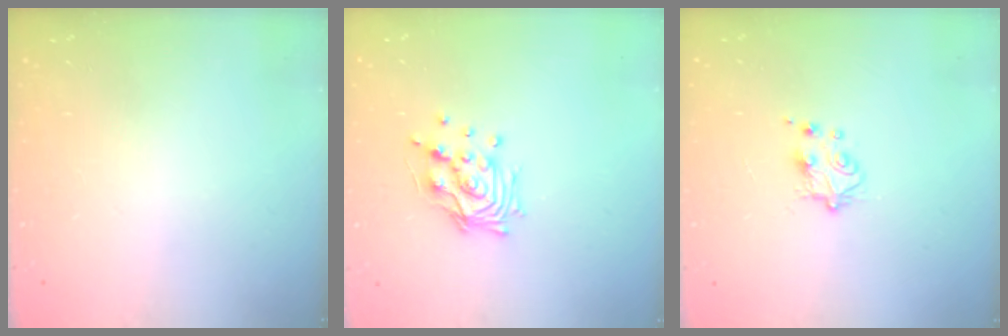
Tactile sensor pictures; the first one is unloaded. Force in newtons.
{"total": 11.7, "press": 11.7, "slide": 0.9}
{"total": 5.3, "press": 5.2, "slide": 0.6}